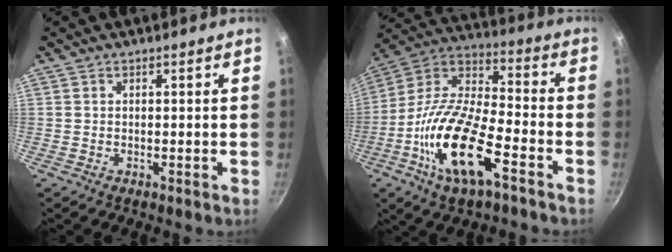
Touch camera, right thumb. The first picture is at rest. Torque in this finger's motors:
{"motor_torque": [0.33, 1.07, 1.75, -1.05, 0.53]}